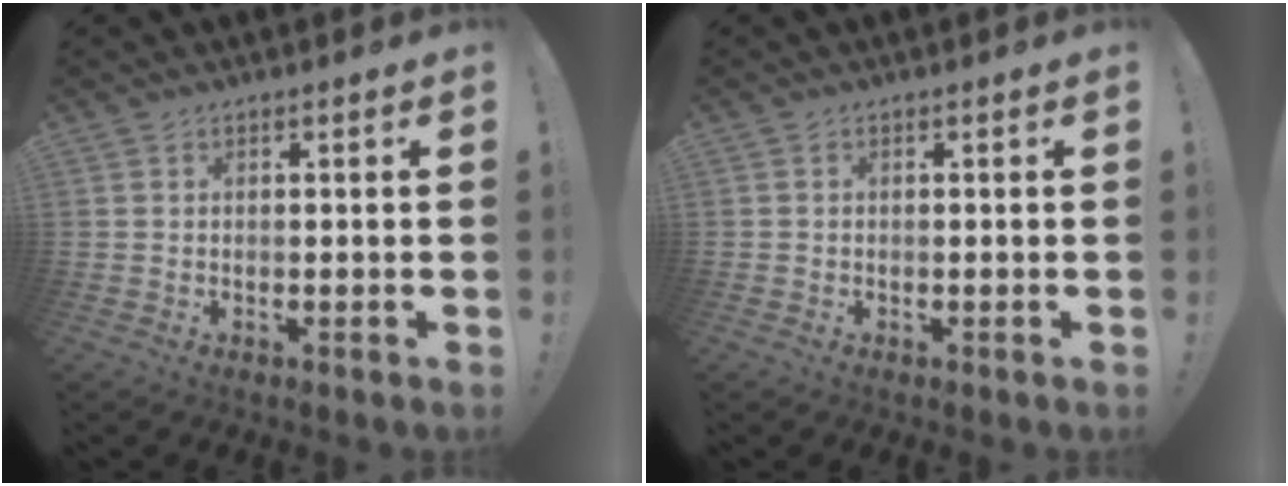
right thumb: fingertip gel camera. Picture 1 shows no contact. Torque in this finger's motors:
{"motor_torque": [-0.23, -0.06, -0.03, 0.23, -0.01]}